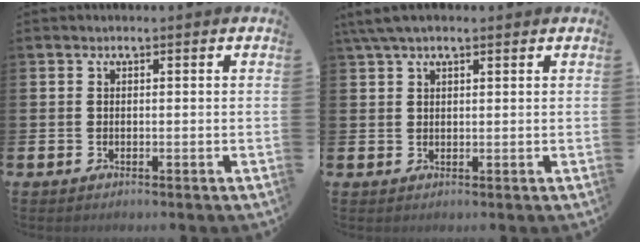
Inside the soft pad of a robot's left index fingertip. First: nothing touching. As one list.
[{"total": 3.4, "force": [2.5, 1.1, 2.1], "torque": [-0.046, 0.005, 0.045]}]